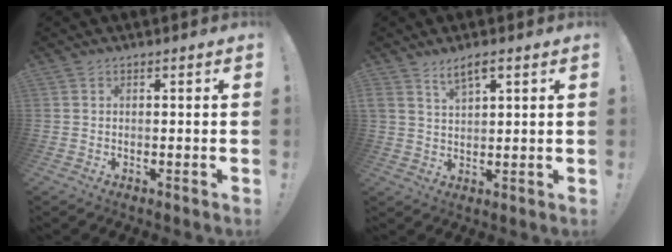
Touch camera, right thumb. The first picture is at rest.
{"total": 4.8, "force": [3.3, 1.5, 3.1], "torque": [-0.059, -0.011, 0.058]}